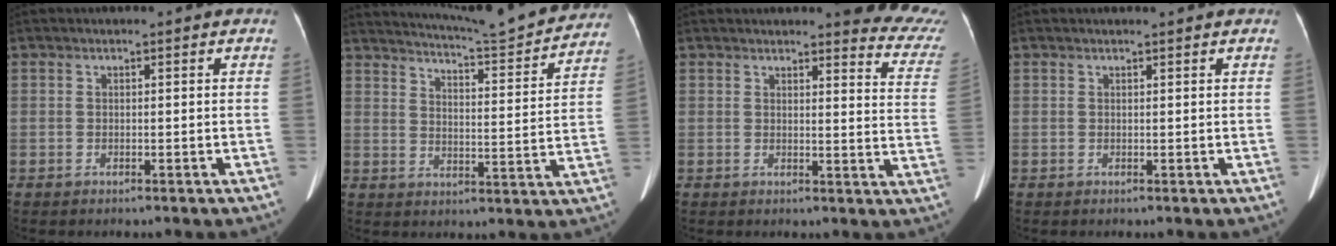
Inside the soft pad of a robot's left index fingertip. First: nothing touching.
{"total": 16.5, "force": [15.6, 0.4, 5.4], "torque": [-0.088, -0.033, 0.202]}
{"total": 10.8, "force": [10.4, 0.8, 2.5], "torque": [-0.004, -0.074, 0.082]}
{"total": 0.0}